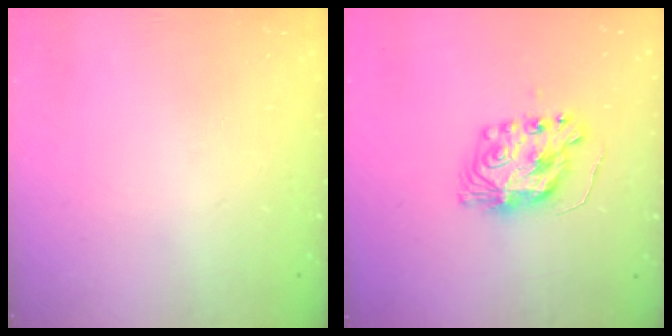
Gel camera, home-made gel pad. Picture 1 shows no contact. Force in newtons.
{"total": 9.4, "press": 9.4, "slide": 0.9}